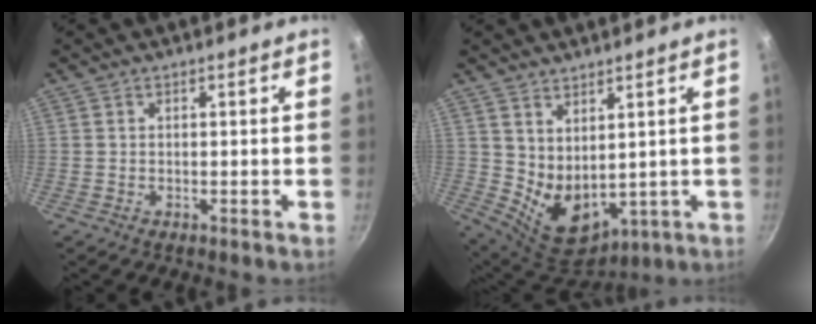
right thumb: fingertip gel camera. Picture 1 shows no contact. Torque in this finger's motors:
{"motor_torque": [-0.32, 1.11, 0.49, 0.88, 0.09]}